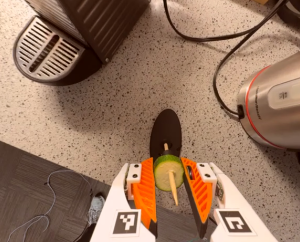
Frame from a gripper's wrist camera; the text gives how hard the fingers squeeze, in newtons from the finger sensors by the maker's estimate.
{"total": 11.2, "left": 10.8, "right": 11.6}